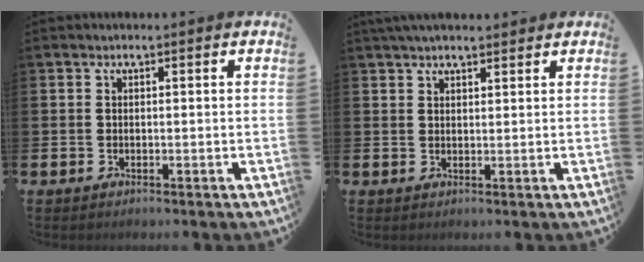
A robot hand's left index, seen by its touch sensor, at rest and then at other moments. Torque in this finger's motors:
{"motor_torque": [0.93, -1.21, 0.56, 0.16]}